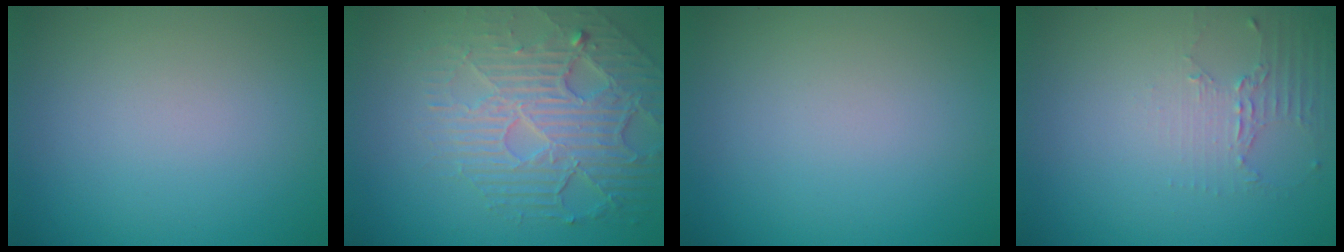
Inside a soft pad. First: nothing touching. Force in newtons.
{"total": 6.7, "press": 4.9, "slide": 4.5}
{"total": 0.0}
{"total": 2.1, "press": 1.5, "slide": 1.5}